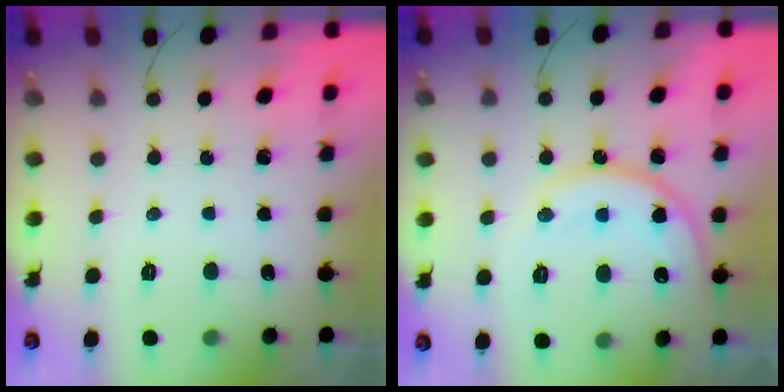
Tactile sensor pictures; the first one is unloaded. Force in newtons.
{"total": 14.8, "press": 14.7, "slide": 1.2}